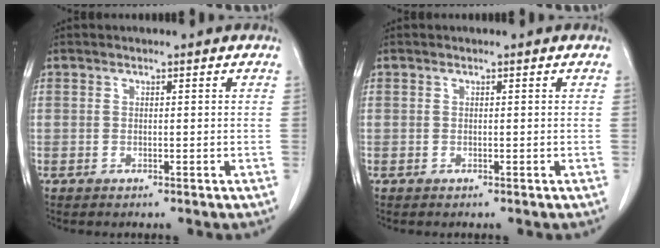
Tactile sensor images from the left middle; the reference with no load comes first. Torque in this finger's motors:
{"motor_torque": [0.05, -0.13, -0.03, 0.01]}